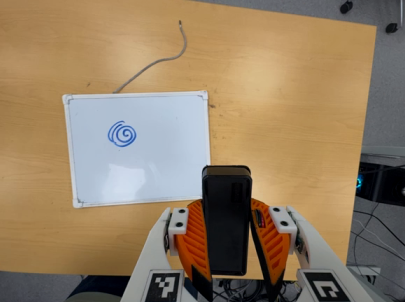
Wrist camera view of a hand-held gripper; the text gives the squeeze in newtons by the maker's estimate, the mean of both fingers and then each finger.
{"total": 11.0, "left": 8.6, "right": 13.3}